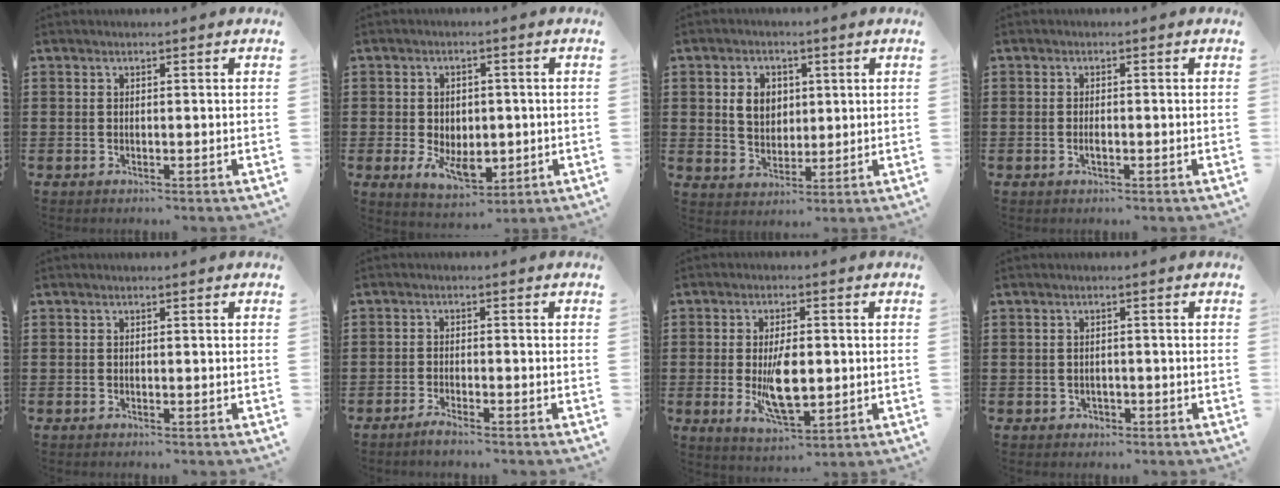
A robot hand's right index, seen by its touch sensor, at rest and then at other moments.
{"total": 6.0, "force": [-1.3, 4.2, 4.2], "torque": [-0.076, 0.007, -0.023]}
{"total": 4.9, "force": [1.1, 4.0, 2.6], "torque": [-0.066, 0.013, 0.018]}
{"total": 1.0, "force": [-0.3, 0.4, 0.9], "torque": [-0.017, -0.005, -0.005]}
{"total": 0.0}
{"total": 1.8, "force": [-1.7, -0.1, 0.5], "torque": [-0.009, 0.001, -0.032]}
{"total": 8.2, "force": [-0.7, 3.5, 7.4], "torque": [-0.140, -0.005, -0.014]}
{"total": 1.0, "force": [-0.5, 0.8, 0.2], "torque": [-0.008, 0.001, -0.012]}